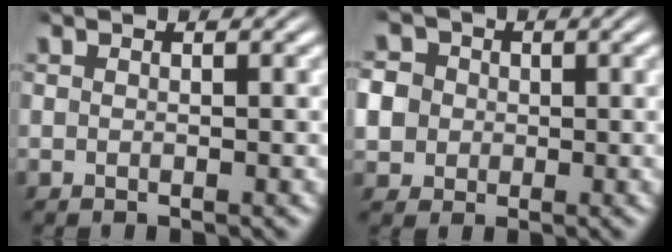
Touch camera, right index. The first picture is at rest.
{"total": 6.6, "force": [0.5, 5.9, 2.9], "torque": [-0.071, -0.012, 0.008]}